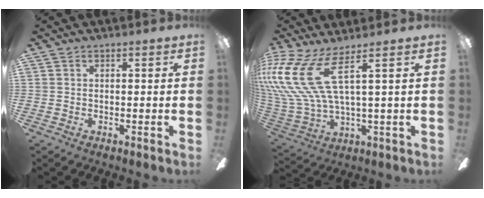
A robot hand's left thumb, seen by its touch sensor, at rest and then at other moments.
{"total": 18.3, "force": [7.9, 7.0, 14.9], "torque": [-0.338, -0.038, 0.134]}